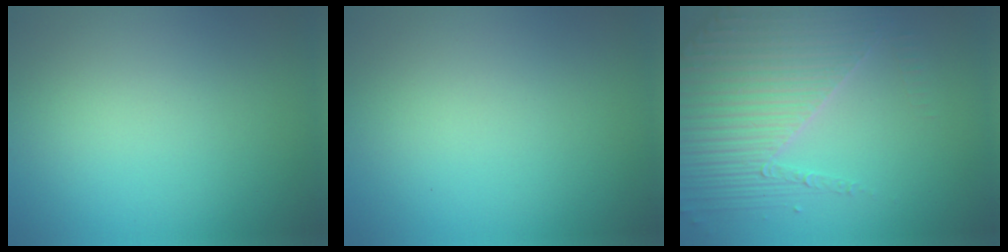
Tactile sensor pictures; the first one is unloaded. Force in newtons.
{"total": 0.0}
{"total": 4.6, "press": 4.1, "slide": 2.0}